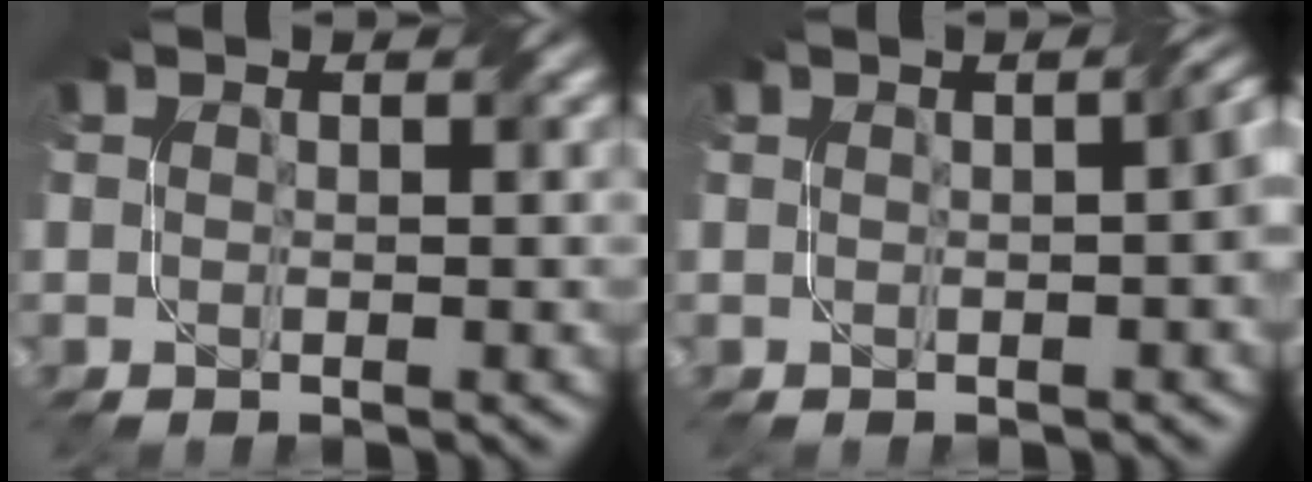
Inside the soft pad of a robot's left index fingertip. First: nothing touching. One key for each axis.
{"total": 3.5, "fx": 0.1, "fy": 1.2, "fz": 3.2, "tx": -0.018, "ty": 0.015, "tz": 0.005}